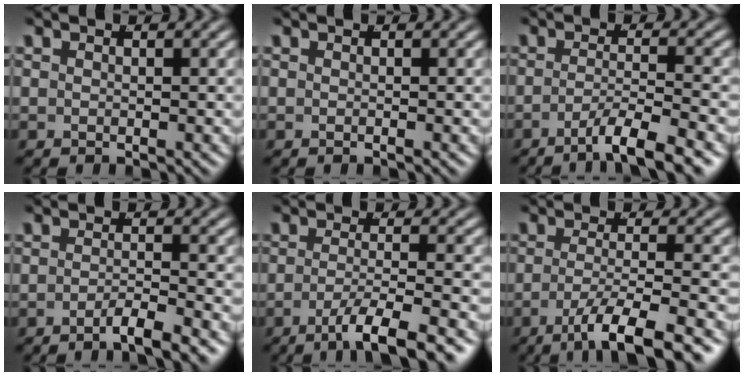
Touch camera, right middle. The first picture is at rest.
{"total": 0.0}
{"total": 5.2, "force": [-3.6, 0.5, 3.7], "torque": [-0.063, -0.018, -0.049]}
{"total": 3.1, "force": [-2.5, 0.0, 1.9], "torque": [-0.026, -0.005, -0.044]}
{"total": 6.2, "force": [-4.1, 0.8, 4.6], "torque": [-0.080, -0.023, -0.052]}
{"total": 7.5, "force": [-4.8, 1.4, 5.7], "torque": [-0.096, -0.028, -0.057]}